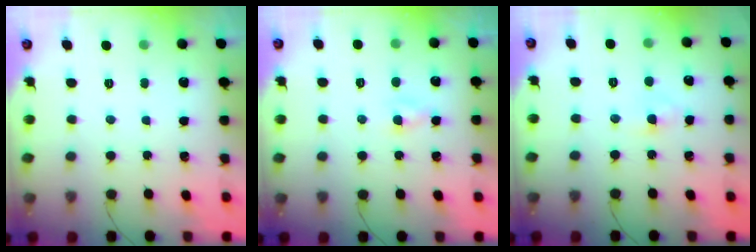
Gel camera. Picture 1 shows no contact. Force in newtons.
{"total": 1.6, "press": 1.4, "slide": 0.8}
{"total": 2.9, "press": 2.6, "slide": 1.2}